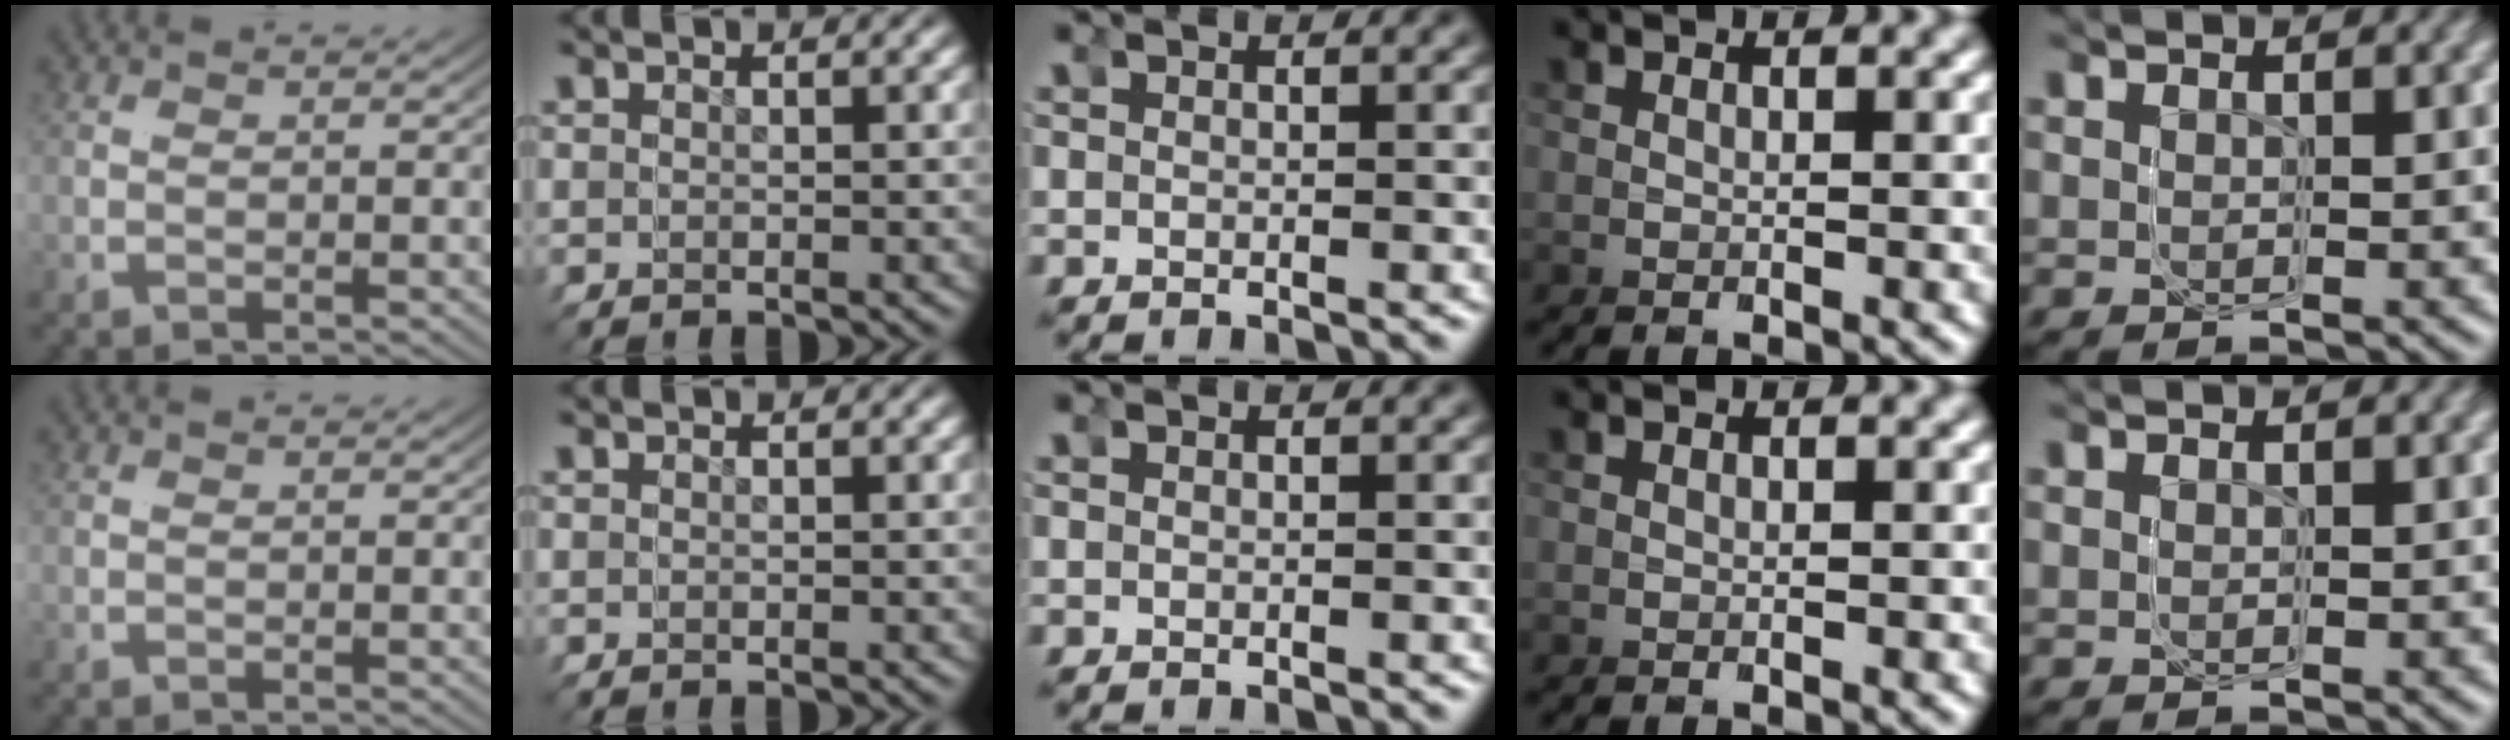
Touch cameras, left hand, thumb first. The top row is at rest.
{}